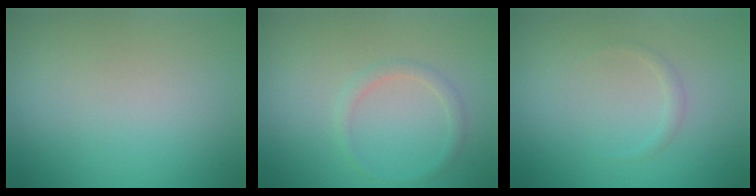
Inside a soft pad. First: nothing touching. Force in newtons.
{"total": 1.2, "press": 1.2, "slide": 0.2}
{"total": 0.8, "press": 0.8, "slide": 0.0}